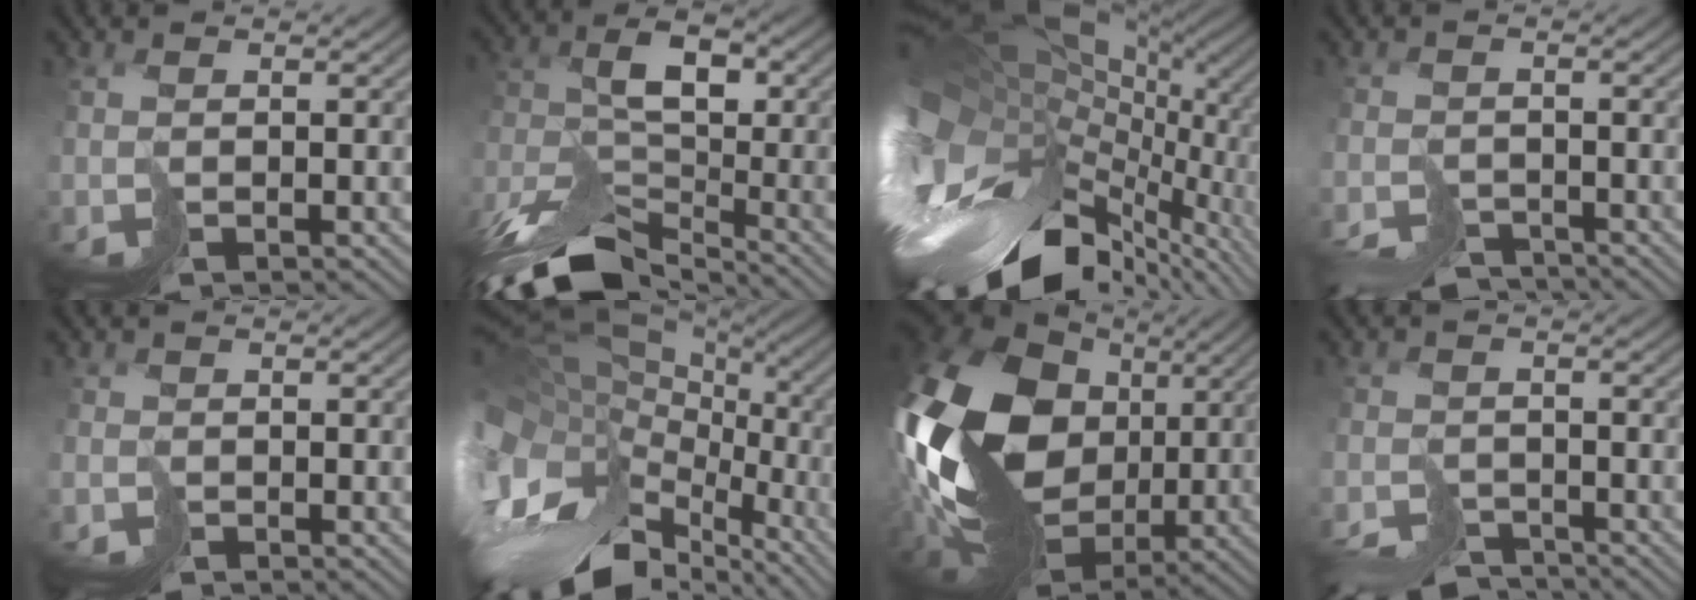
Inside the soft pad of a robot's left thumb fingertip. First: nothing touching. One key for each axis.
{"total": 12.6, "fx": -8.8, "fy": 5.6, "fz": 7.1, "tx": -0.156, "ty": -0.011, "tz": -0.166}
{"total": 17.3, "fx": -2.2, "fy": 10.9, "fz": 13.2, "tx": -0.263, "ty": -0.046, "tz": -0.011}
{"total": 4.3, "fx": -4.2, "fy": 1.0, "fz": 0.5, "tx": -0.001, "ty": -0.008, "tz": -0.078}
{"total": 1.2, "fx": -0.9, "fy": 0.0, "fz": -0.9, "tx": 0.021, "ty": -0.002, "tz": -0.017}
{"total": 17.0, "fx": -4.6, "fy": 10.6, "fz": 12.4, "tx": -0.260, "ty": -0.023, "tz": -0.051}
{"total": 21.9, "fx": 2.0, "fy": 16.1, "fz": 14.6, "tx": -0.346, "ty": -0.017, "tz": 0.052}
{"total": 4.9, "fx": -4.8, "fy": 1.0, "fz": 0.6, "tx": -0.003, "ty": -0.007, "tz": -0.088}